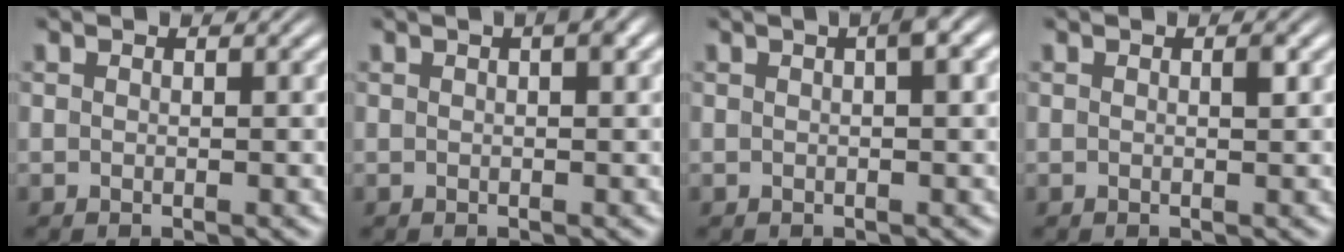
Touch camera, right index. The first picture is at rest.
{"total": 1.6, "force": [0.7, 0.3, 1.4], "torque": [-0.009, 0.011, 0.006]}
{"total": 1.9, "force": [0.6, 0.2, 1.8], "torque": [-0.015, 0.015, 0.003]}
{"total": 0.5, "force": [0.1, 0.1, 0.5], "torque": [-0.005, 0.002, -0.001]}